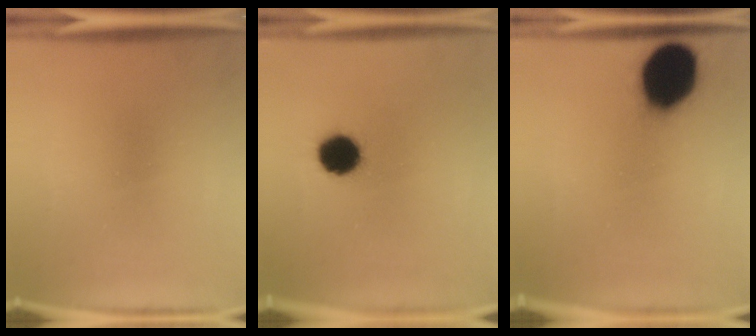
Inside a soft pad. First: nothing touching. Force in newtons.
{"total": 9.0}
{"total": 16.8}